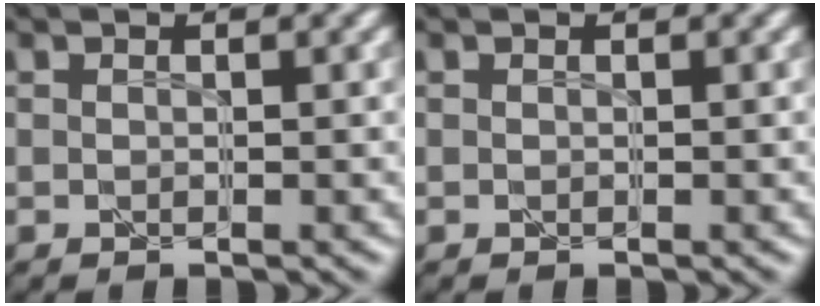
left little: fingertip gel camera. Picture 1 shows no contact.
{"total": 0.0}